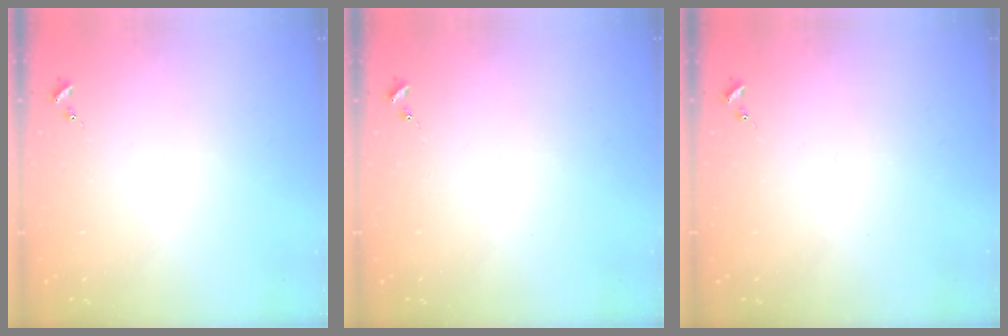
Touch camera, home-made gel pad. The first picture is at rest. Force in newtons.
{"total": 0.0}
{"total": 0.0}